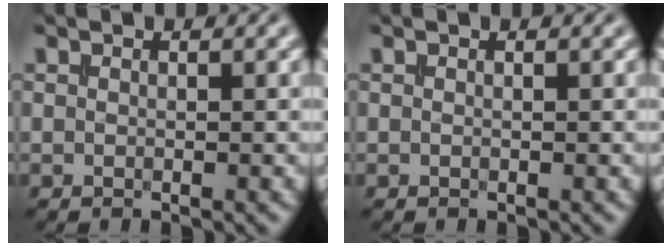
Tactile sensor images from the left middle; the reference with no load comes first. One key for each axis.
{"total": 0.0}